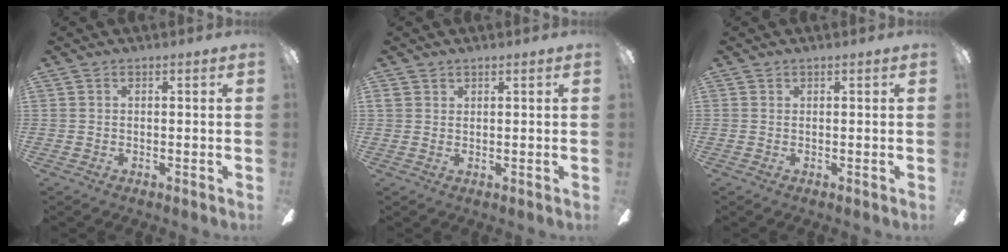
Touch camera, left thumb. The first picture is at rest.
{"total": 0.9, "force": [0.7, 0.4, 0.4], "torque": [-0.007, 0.001, 0.013]}
{"total": 0.0}